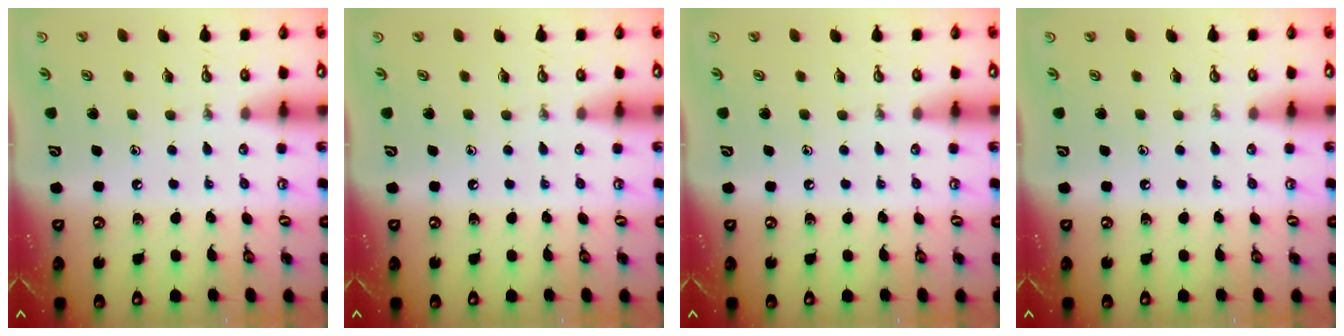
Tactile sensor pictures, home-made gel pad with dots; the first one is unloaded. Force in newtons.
{"total": 0.0}
{"total": 0.0}
{"total": 0.0}